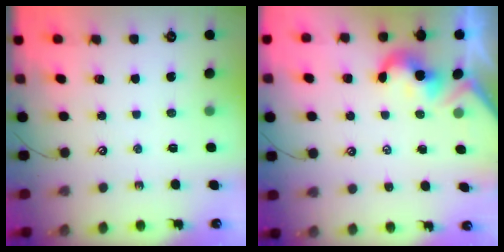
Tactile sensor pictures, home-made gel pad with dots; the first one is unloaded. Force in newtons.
{"total": 2.0, "press": 2.0, "slide": 0.5}